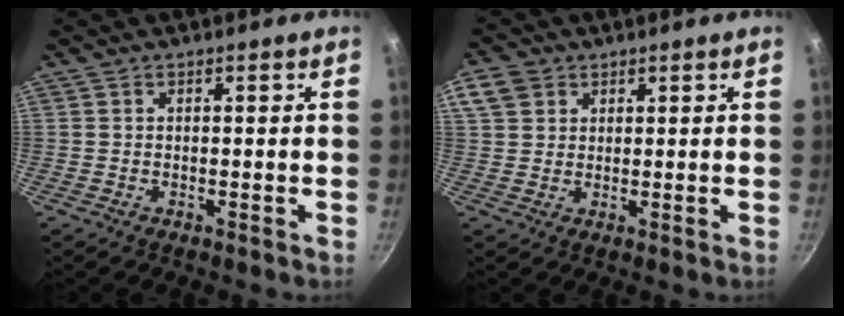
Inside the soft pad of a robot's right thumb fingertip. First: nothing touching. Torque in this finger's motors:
{"motor_torque": [-0.94, 1.37, 0.26, -0.09, 0.17]}